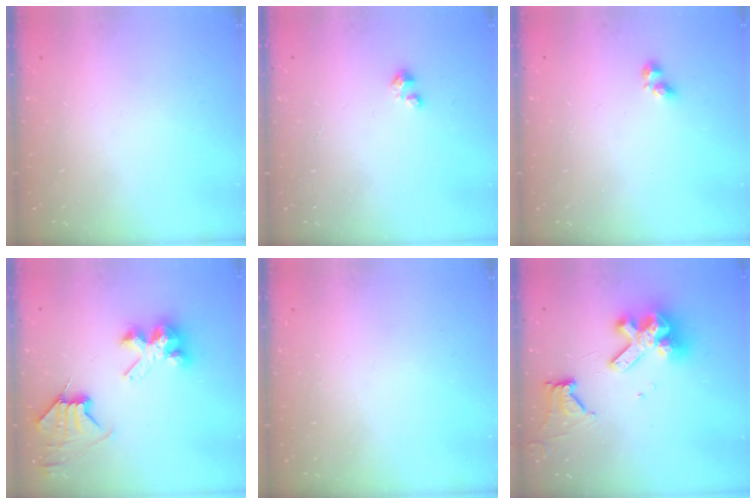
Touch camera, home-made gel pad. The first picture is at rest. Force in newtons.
{"total": 1.5, "press": 1.5, "slide": 0.1}
{"total": 3.5, "press": 3.3, "slide": 1.2}
{"total": 8.6, "press": 8.5, "slide": 1.1}
{"total": 0.0}
{"total": 14.7, "press": 14.5, "slide": 1.8}